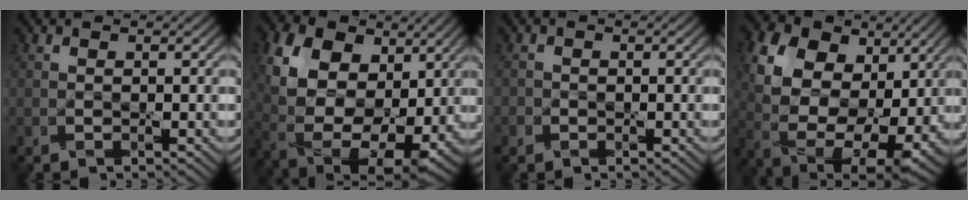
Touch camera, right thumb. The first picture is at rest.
{"total": 15.6, "force": [2.8, 10.9, 10.9], "torque": [-0.242, -0.010, 0.062]}
{"total": 1.0, "force": [-0.5, 0.9, 0.0], "torque": [0.004, -0.003, -0.013]}
{"total": 15.6, "force": [3.5, 10.8, 10.7], "torque": [-0.240, 0.003, 0.077]}